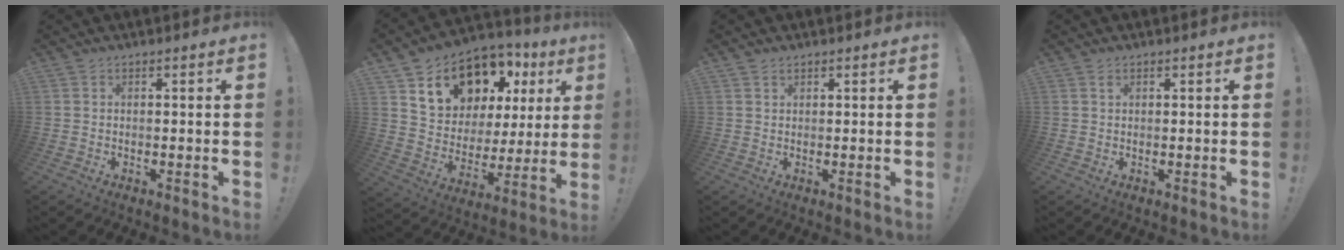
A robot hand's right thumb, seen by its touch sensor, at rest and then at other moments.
{"total": 16.0, "force": [10.6, 10.4, 6.0], "torque": [-0.100, -0.073, 0.214]}
{"total": 1.1, "force": [1.0, 0.5, 0.3], "torque": [-0.001, -0.002, 0.018]}
{"total": 0.8, "force": [0.5, 0.2, 0.5], "torque": [-0.006, -0.002, 0.009]}